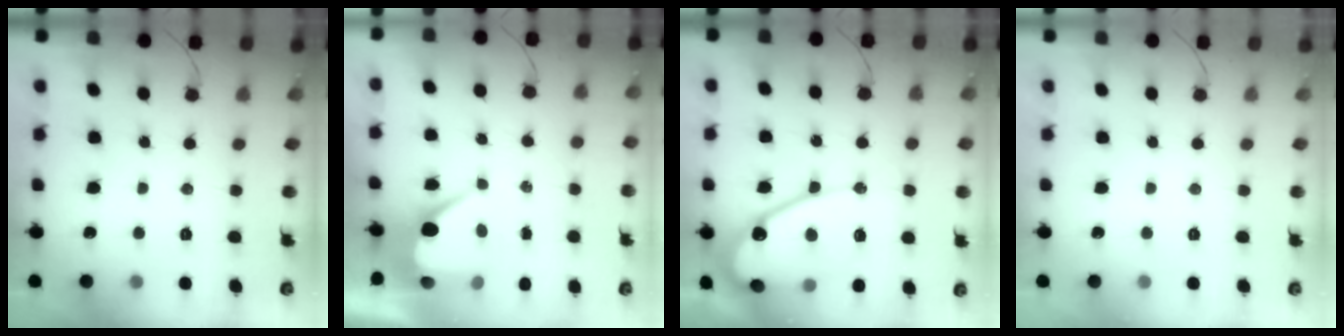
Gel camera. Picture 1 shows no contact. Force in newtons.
{"total": 7.6, "press": 7.5, "slide": 0.9}
{"total": 16.2, "press": 16.1, "slide": 1.6}
{"total": 0.0}